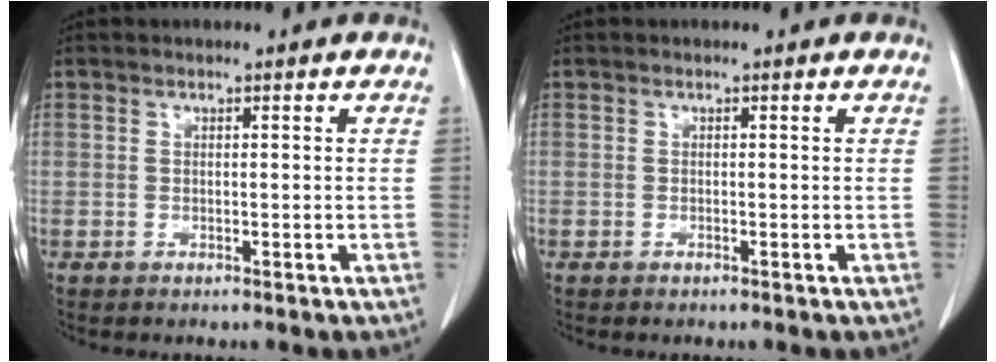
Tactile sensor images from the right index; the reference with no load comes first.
{"total": 0.0}